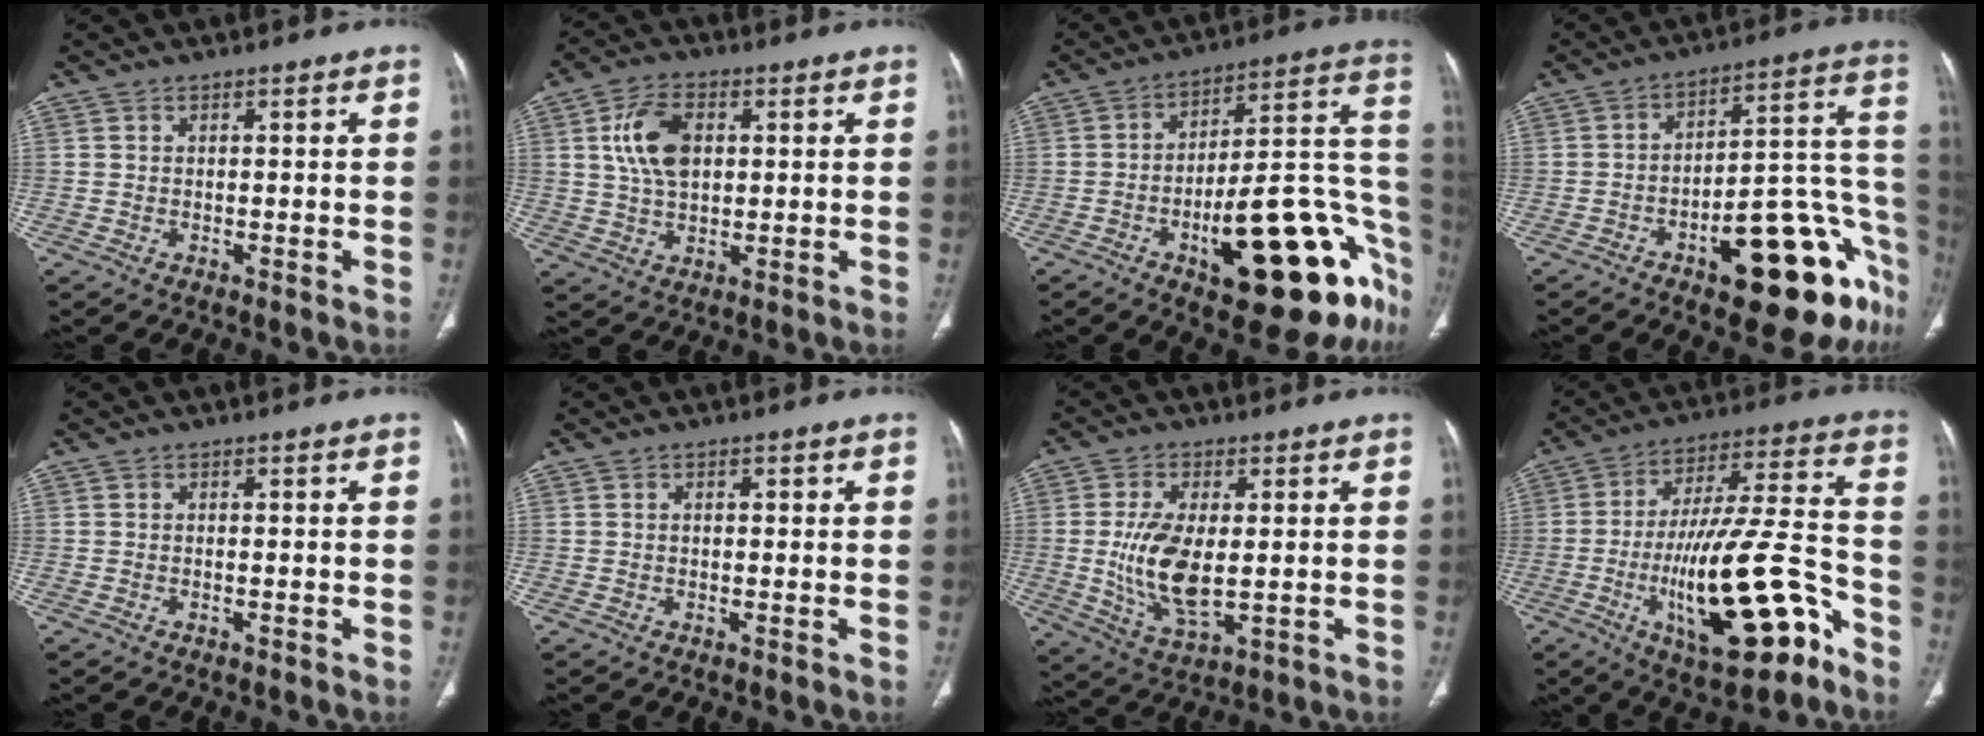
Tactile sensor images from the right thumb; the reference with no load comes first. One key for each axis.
{"total": 9.6, "fx": 2.3, "fy": 5.9, "fz": 7.2, "tx": -0.126, "ty": 0.000, "tz": 0.044}
{"total": 30.1, "fx": -10.4, "fy": 10.8, "fz": 26.0, "tx": -0.268, "ty": 0.056, "tz": -0.134}
{"total": 24.9, "fx": -11.0, "fy": 9.3, "fz": 20.3, "tx": -0.175, "ty": 0.078, "tz": -0.142}
{"total": 0.0}
{"total": 1.0, "fx": 0.2, "fy": 0.6, "fz": 0.7, "tx": -0.012, "ty": 0.002, "tz": 0.003}
{"total": 11.8, "fx": 0.0, "fy": 5.6, "fz": 10.4, "tx": -0.203, "ty": -0.019, "tz": 0.010}
{"total": 23.5, "fx": -9.7, "fy": 7.7, "fz": 19.9, "tx": -0.332, "ty": 0.050, "tz": -0.145}